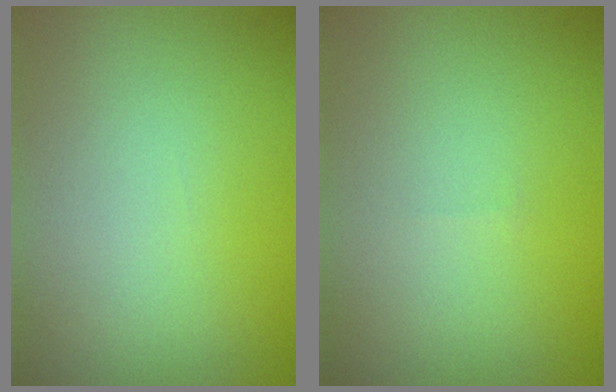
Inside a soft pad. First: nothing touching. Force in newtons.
{"total": 0.0}